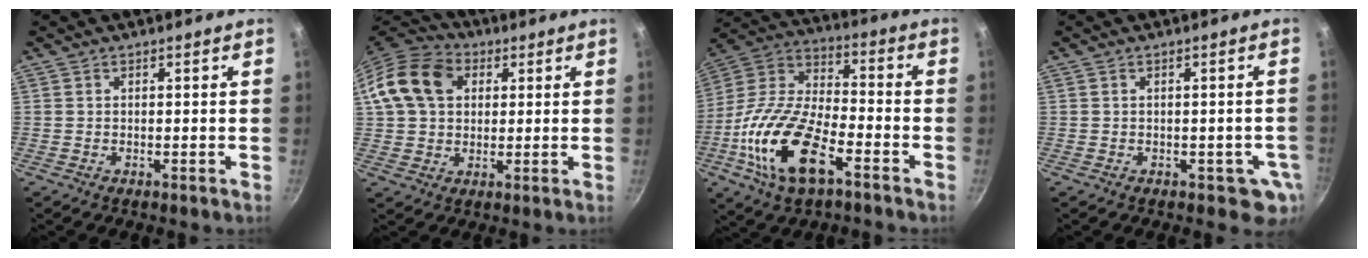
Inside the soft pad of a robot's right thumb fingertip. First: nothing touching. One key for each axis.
{"total": 14.1, "fx": 3.8, "fy": 10.6, "fz": 8.5, "tx": -0.140, "ty": 0.019, "tz": 0.054}
{"total": 20.7, "fx": -8.5, "fy": 9.5, "fz": 16.3, "tx": -0.306, "ty": 0.036, "tz": -0.176}
{"total": 3.6, "fx": -0.9, "fy": 2.3, "fz": 2.6, "tx": -0.010, "ty": 0.006, "tz": -0.005}